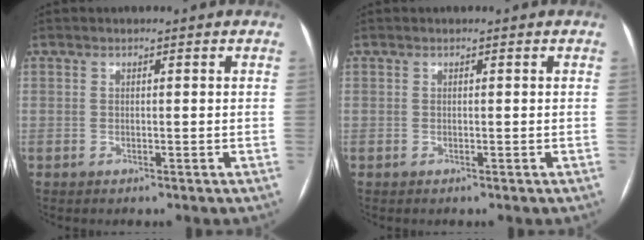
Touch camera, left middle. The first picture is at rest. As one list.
[{"total": 0.0}]